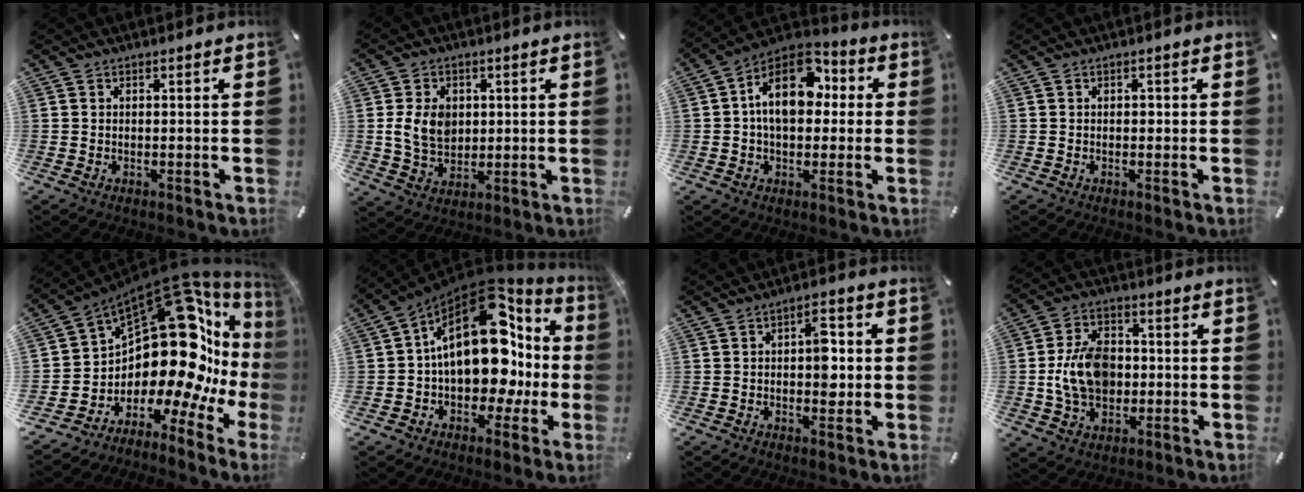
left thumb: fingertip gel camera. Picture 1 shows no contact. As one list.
[{"total": 8.4, "force": [1.1, 6.7, 5.0], "torque": [-0.115, -0.001, 0.015]}, {"total": 15.2, "force": [2.4, 10.1, 11.2], "torque": [-0.197, -0.003, 0.038]}, {"total": 0.8, "force": [-0.1, 0.7, 0.4], "torque": [-0.009, 0.003, -0.003]}, {"total": 22.1, "force": [8.8, 11.0, 17.1], "torque": [-0.292, -0.123, 0.164]}, {"total": 23.6, "force": [4.6, 14.2, 18.2], "torque": [-0.284, -0.037, 0.079]}, {"total": 7.1, "force": [0.2, 4.0, 5.8], "torque": [-0.068, -0.002, -0.005]}, {"total": 11.8, "force": [-0.7, 8.9, 7.7], "torque": [-0.146, 0.009, -0.014]}]